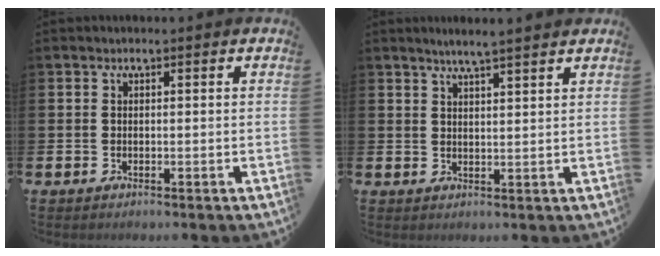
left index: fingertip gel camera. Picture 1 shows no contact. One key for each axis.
{"total": 3.6, "fx": 3.4, "fy": -0.5, "fz": 1.1, "tx": -0.027, "ty": -0.011, "tz": 0.060}